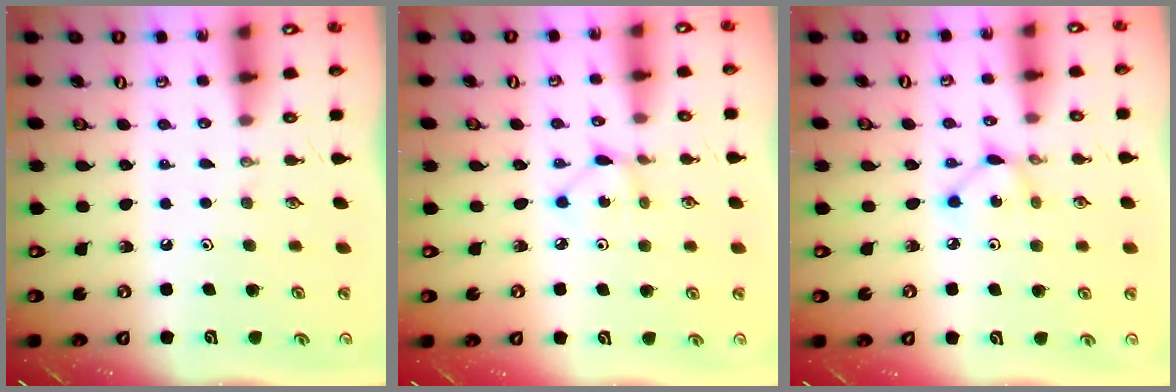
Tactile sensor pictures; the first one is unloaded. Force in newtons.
{"total": 2.8, "press": 2.7, "slide": 0.3}
{"total": 2.6, "press": 2.6, "slide": 0.1}